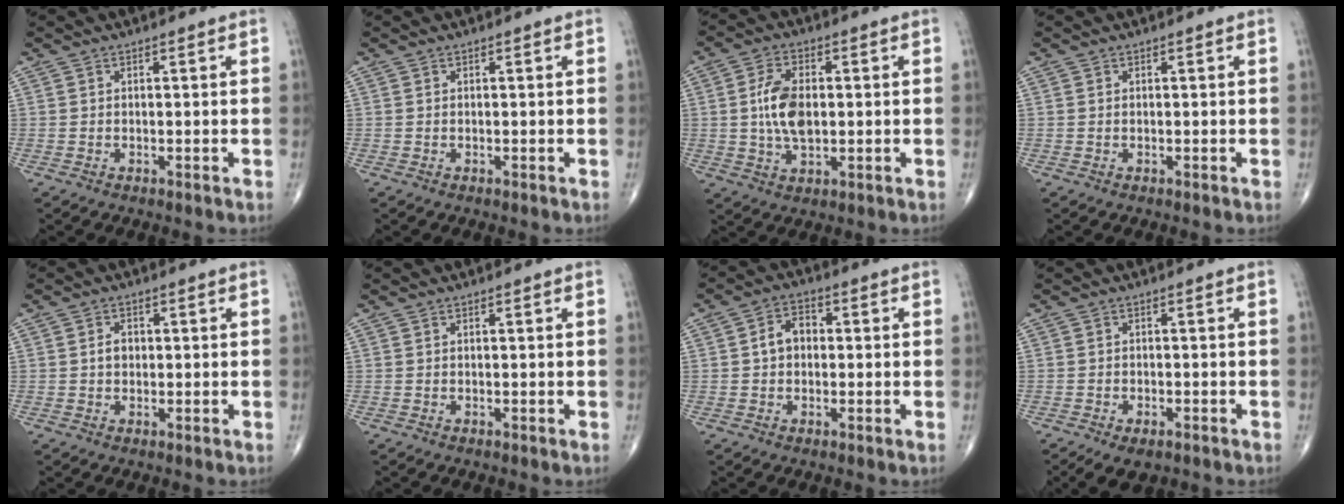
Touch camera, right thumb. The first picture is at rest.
{"total": 0.0}
{"total": 8.8, "force": [0.4, 4.8, 7.3], "torque": [-0.136, 0.001, 0.009]}
{"total": 0.0}
{"total": 2.3, "force": [0.1, 1.8, 1.5], "torque": [-0.017, 0.006, 0.000]}
{"total": 0.0}
{"total": 5.0, "force": [0.1, 3.7, 3.3], "torque": [-0.044, 0.020, -0.007]}
{"total": 5.1, "force": [-3.2, 2.6, 3.1], "torque": [-0.049, 0.005, -0.049]}